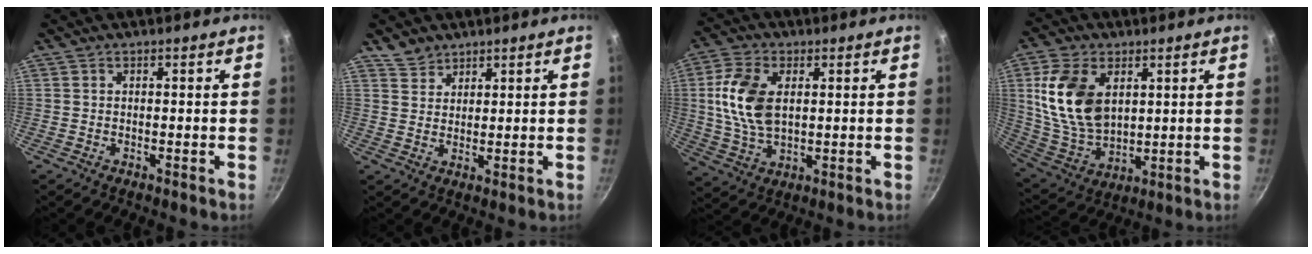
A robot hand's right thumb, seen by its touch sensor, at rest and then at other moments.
{"total": 3.8, "force": [3.0, 2.2, 0.3], "torque": [0.012, -0.005, 0.059]}
{"total": 12.1, "force": [2.0, 7.2, 9.5], "torque": [-0.180, -0.002, 0.039]}
{"total": 16.1, "force": [4.2, 10.3, 11.7], "torque": [-0.205, -0.020, 0.095]}